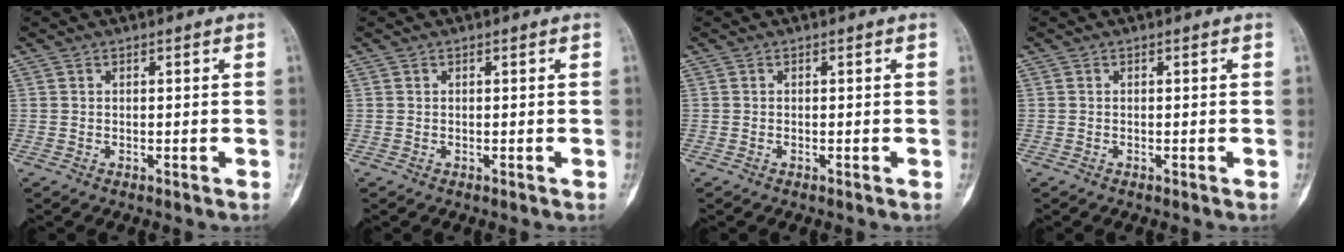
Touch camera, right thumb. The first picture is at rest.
{"total": 0.0}
{"total": 0.0}
{"total": 0.0}